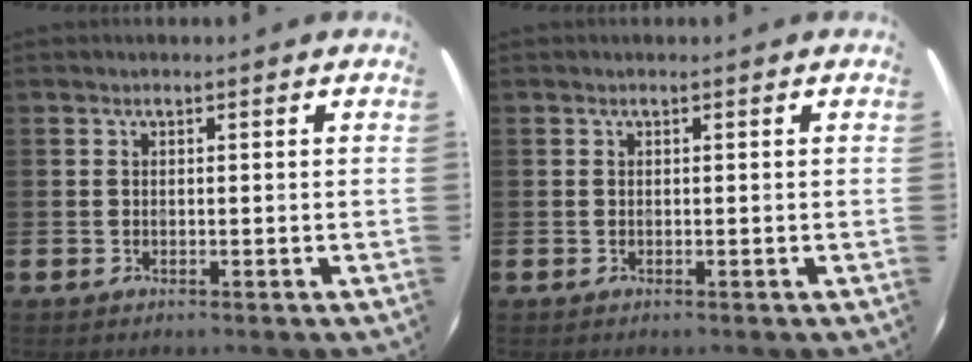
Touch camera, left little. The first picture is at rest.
{"total": 0.0}